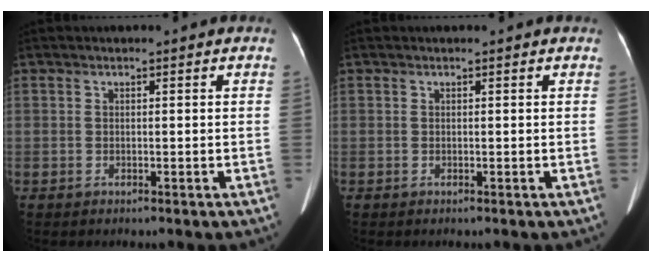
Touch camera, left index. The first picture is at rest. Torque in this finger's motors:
{"motor_torque": [0.01, 0.00, 0.01, 0.00]}